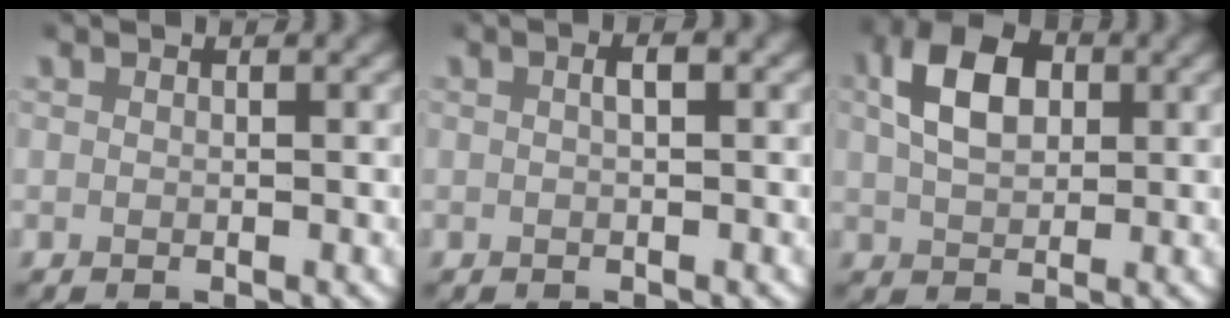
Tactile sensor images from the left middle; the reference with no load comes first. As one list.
[{"total": 1.2, "force": [0.2, 0.3, 1.1], "torque": [-0.016, 0.006, 0.004]}, {"total": 6.1, "force": [1.7, 3.7, 4.5], "torque": [-0.078, 0.005, 0.030]}]